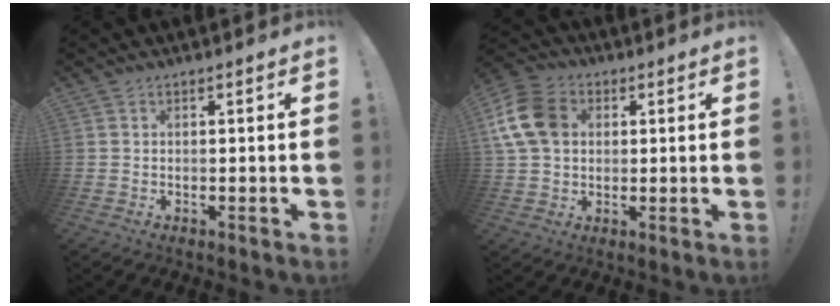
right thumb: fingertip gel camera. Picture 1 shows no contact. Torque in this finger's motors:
{"motor_torque": [0.41, 0.41, 0.41, 0.04, 0.18]}